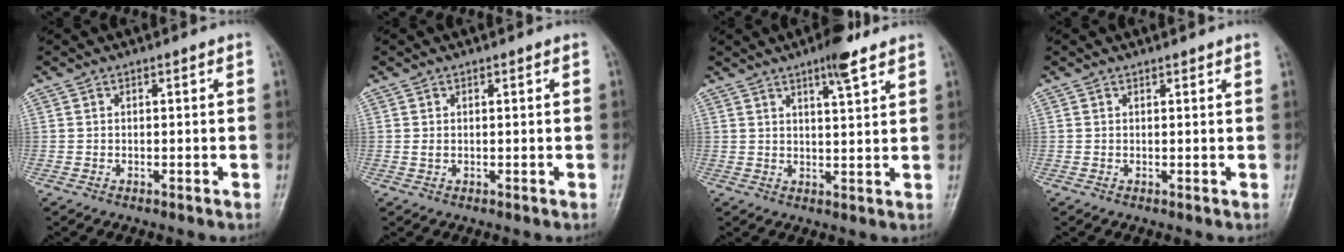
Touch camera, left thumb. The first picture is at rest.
{"total": 0.9, "force": [0.3, 0.7, 0.5], "torque": [-0.007, -0.002, 0.005]}
{"total": 5.6, "force": [3.9, 1.2, 3.9], "torque": [-0.053, -0.023, 0.057]}
{"total": 0.9, "force": [0.9, 0.2, 0.2], "torque": [-0.001, -0.005, 0.012]}